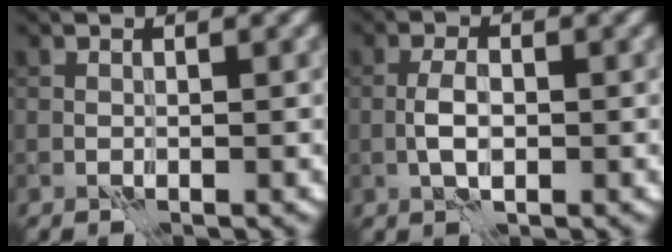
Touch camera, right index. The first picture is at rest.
{"total": 2.5, "force": [-0.8, 1.2, 2.0], "torque": [-0.036, 0.002, -0.015]}